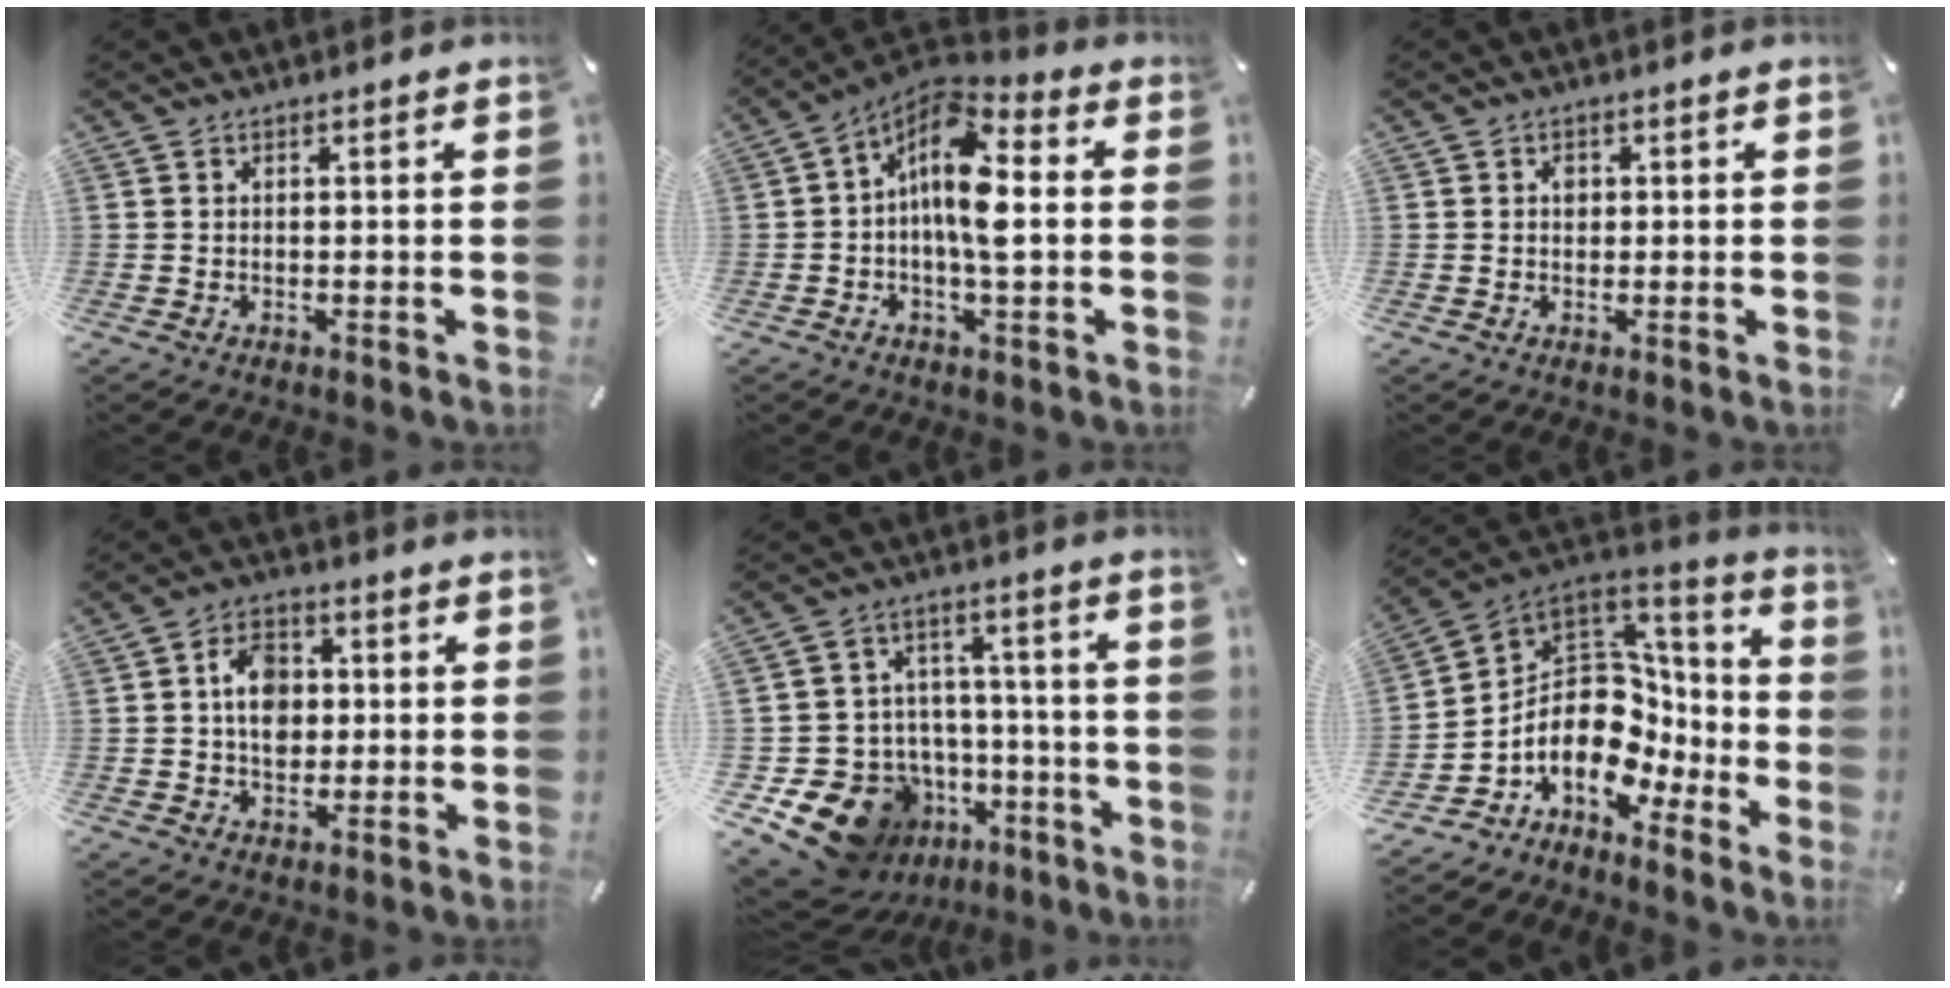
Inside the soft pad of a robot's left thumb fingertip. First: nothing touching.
{"total": 13.1, "force": [0.1, 6.0, 11.6], "torque": [-0.227, -0.013, 0.000]}
{"total": 1.8, "force": [0.1, 1.6, 0.9], "torque": [-0.010, 0.005, -0.002]}
{"total": 8.3, "force": [0.4, 6.4, 5.1], "torque": [-0.086, 0.007, 0.005]}
{"total": 16.8, "force": [-9.0, 13.0, 5.8], "torque": [-0.091, 0.049, -0.126]}
{"total": 16.2, "force": [-0.8, 12.1, 10.6], "torque": [-0.210, -0.044, -0.010]}